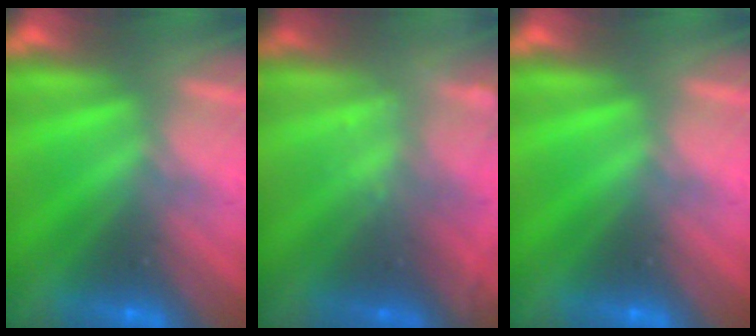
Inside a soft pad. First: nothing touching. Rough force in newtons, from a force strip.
{"total": 2.1}
{"total": 0.0}